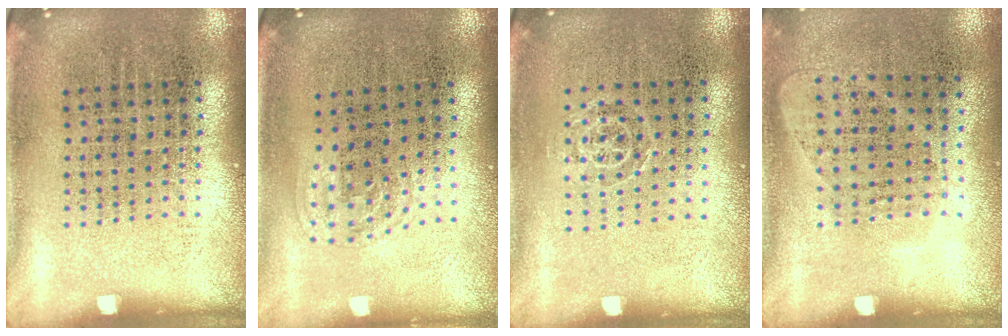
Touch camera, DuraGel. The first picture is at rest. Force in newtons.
{"total": 1.0, "press": 0.7, "slide": 0.7}
{"total": 0.6, "press": 0.4, "slide": 0.4}
{"total": 1.0, "press": 0.8, "slide": 0.5}